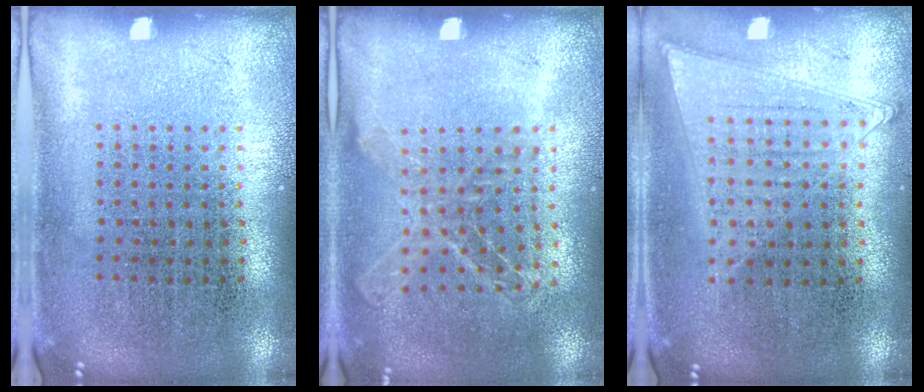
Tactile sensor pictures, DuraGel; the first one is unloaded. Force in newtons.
{"total": 1.2, "press": 1.1, "slide": 0.2}
{"total": 1.1, "press": 1.0, "slide": 0.3}